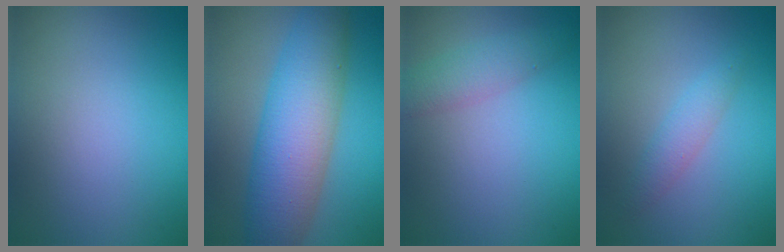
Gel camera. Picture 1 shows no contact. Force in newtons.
{"total": 8.1, "press": 8.1, "slide": 0.0}
{"total": 2.5, "press": 2.5, "slide": 0.1}
{"total": 1.6, "press": 1.6, "slide": 0.0}